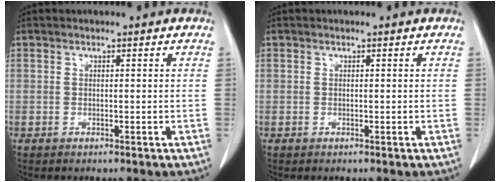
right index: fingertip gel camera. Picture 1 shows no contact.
{"total": 0.0}